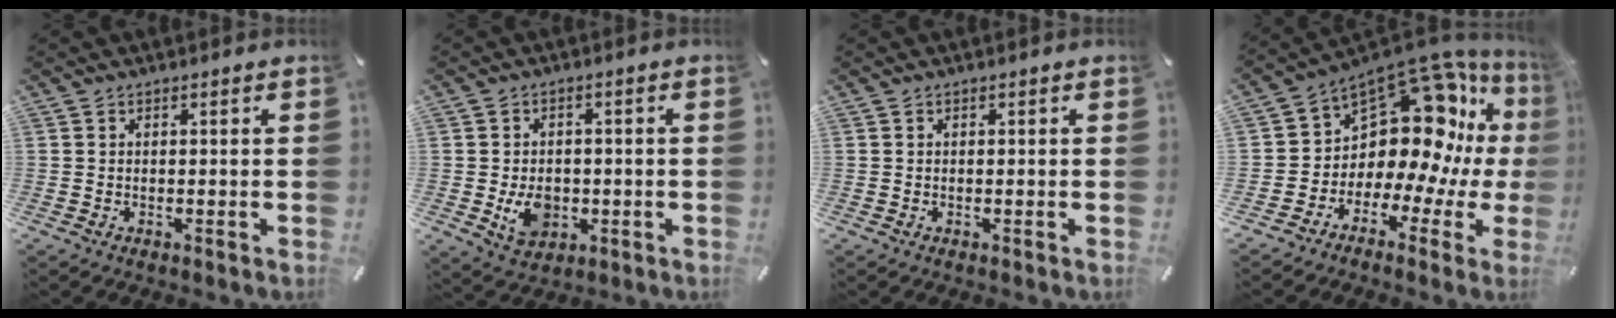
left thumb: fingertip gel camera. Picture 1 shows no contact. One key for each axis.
{"total": 7.7, "fx": -1.5, "fy": 6.1, "fz": 4.5, "tx": -0.080, "ty": 0.004, "tz": -0.023}
{"total": 0.0}
{"total": 14.7, "fx": 6.8, "fy": 9.6, "fz": 8.7, "tx": -0.131, "ty": -0.086, "tz": 0.122}